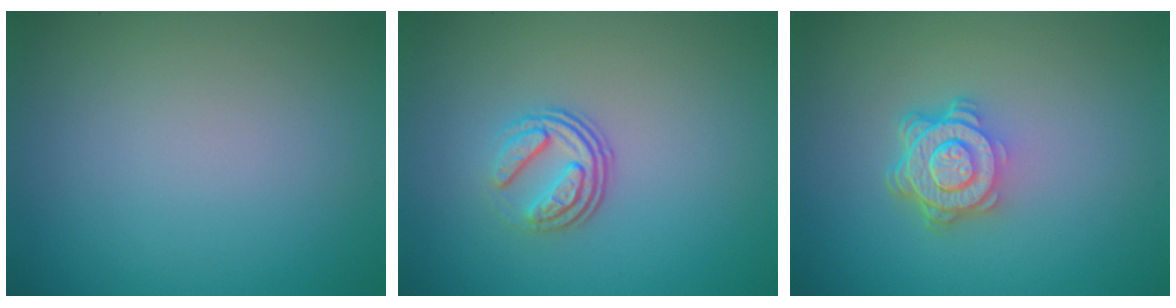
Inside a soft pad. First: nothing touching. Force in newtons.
{"total": 3.4, "press": 2.3, "slide": 2.5}
{"total": 4.9, "press": 3.5, "slide": 3.5}